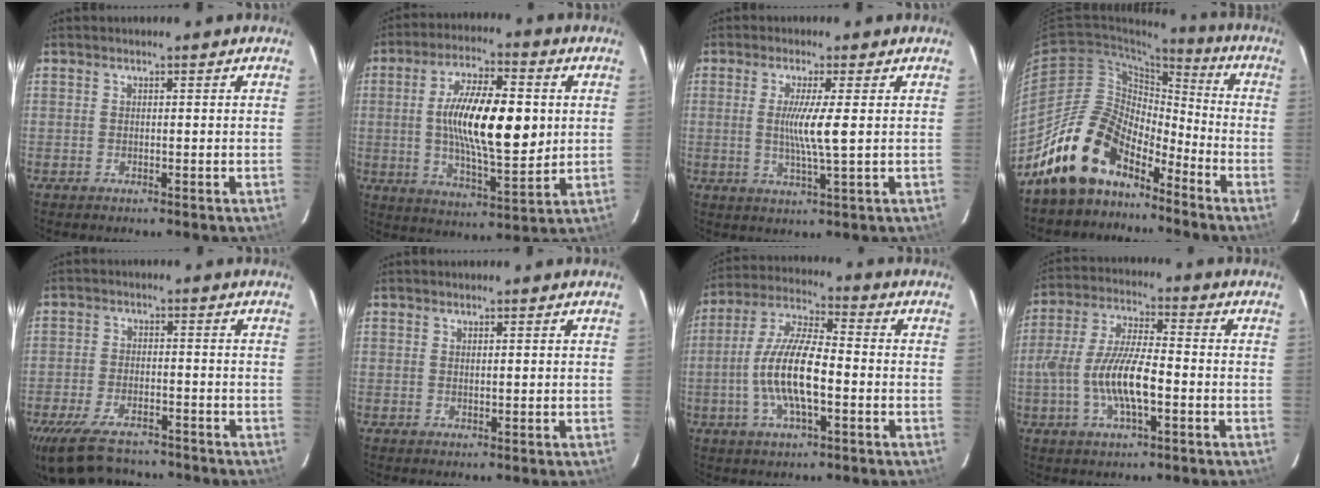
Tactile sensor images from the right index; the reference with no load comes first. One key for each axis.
{"total": 16.8, "fx": 1.5, "fy": 5.6, "fz": 15.7, "tx": -0.277, "ty": 0.003, "tz": 0.025}
{"total": 5.7, "fx": 0.5, "fy": -0.6, "fz": 5.6, "tx": -0.105, "ty": -0.012, "tz": 0.005}
{"total": 15.0, "fx": -11.7, "fy": 7.2, "fz": 6.2, "tx": -0.120, "ty": 0.023, "tz": -0.211}
{"total": 14.4, "fx": -11.5, "fy": 5.8, "fz": 6.4, "tx": -0.158, "ty": -0.018, "tz": -0.188}
{"total": 0.8, "fx": 0.4, "fy": 0.2, "fz": 0.6, "tx": -0.011, "ty": 0.002, "tz": 0.008}
{"total": 12.8, "fx": -2.7, "fy": 3.8, "fz": 11.9, "tx": -0.243, "ty": 0.003, "tz": -0.055}
{"total": 12.0, "fx": -3.0, "fy": 3.6, "fz": 11.0, "tx": -0.226, "ty": 0.001, "tz": -0.057}